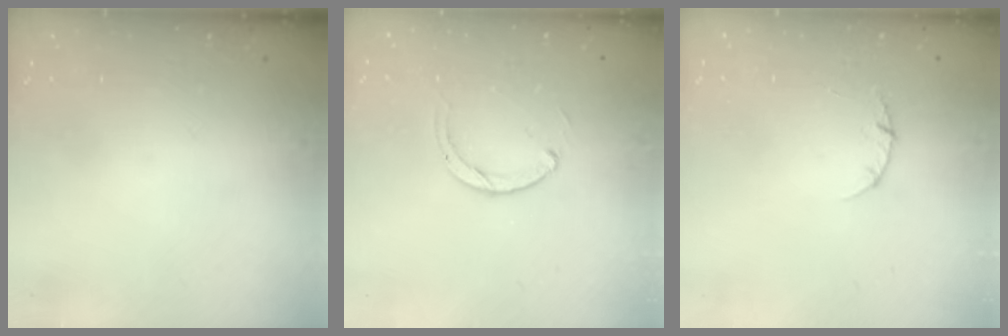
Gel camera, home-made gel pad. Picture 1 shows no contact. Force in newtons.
{"total": 2.5, "press": 2.5, "slide": 0.3}
{"total": 2.8, "press": 2.8, "slide": 0.4}